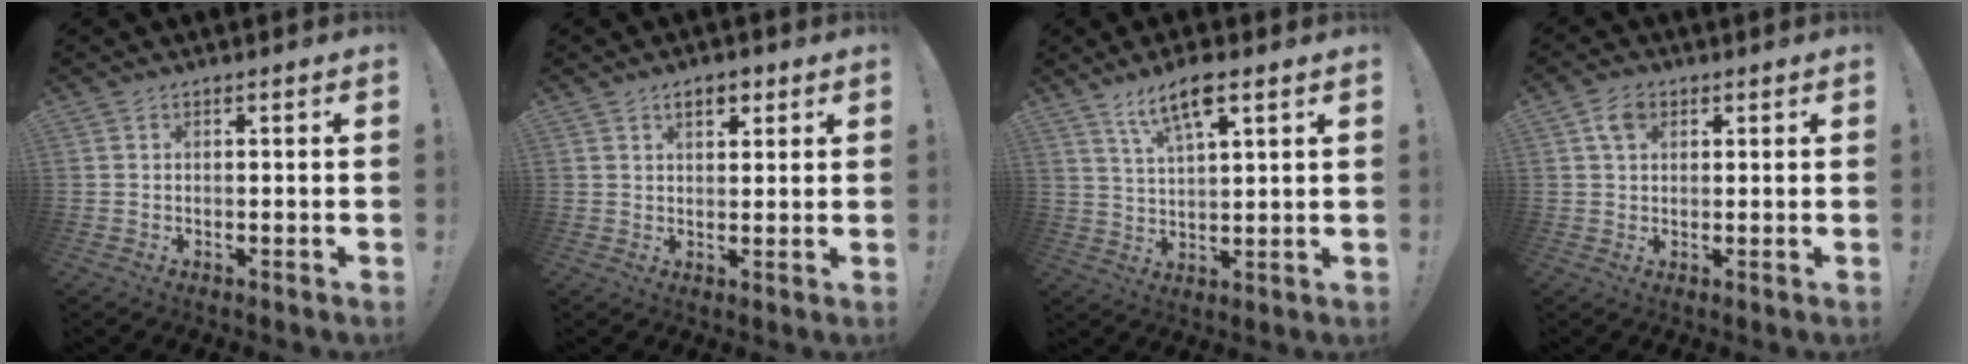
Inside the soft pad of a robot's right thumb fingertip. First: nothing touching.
{"total": 4.4, "force": [2.2, 2.5, 2.7], "torque": [-0.037, 0.001, 0.037]}
{"total": 9.2, "force": [5.7, 2.6, 6.8], "torque": [-0.122, -0.015, 0.099]}
{"total": 4.9, "force": [1.9, 3.3, 3.2], "torque": [-0.051, 0.004, 0.034]}